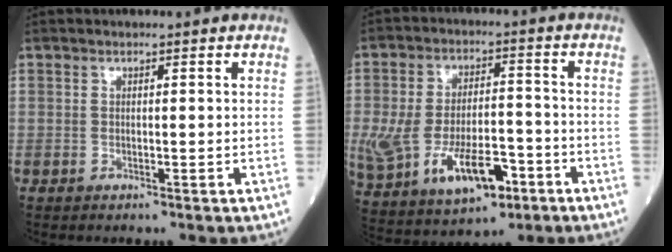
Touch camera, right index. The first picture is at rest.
{"total": 15.2, "force": [-5.2, 7.0, 12.5], "torque": [-0.258, 0.003, -0.073]}